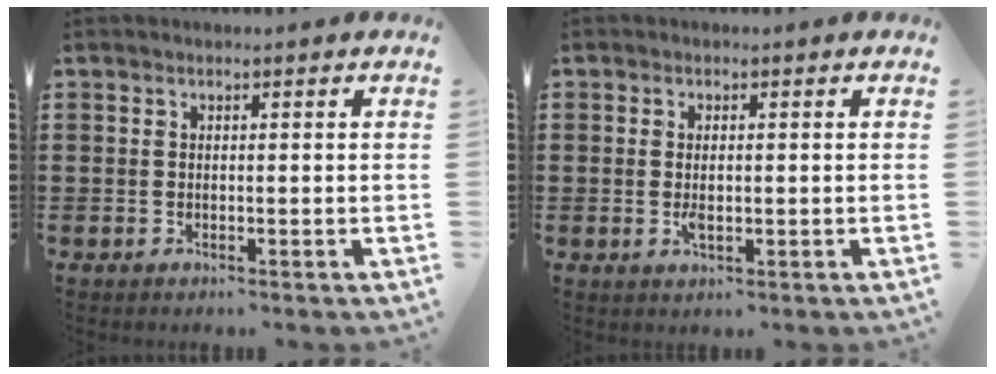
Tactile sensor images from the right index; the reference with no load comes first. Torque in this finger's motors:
{"motor_torque": [-0.06, 0.02, 0.08, 0.01]}